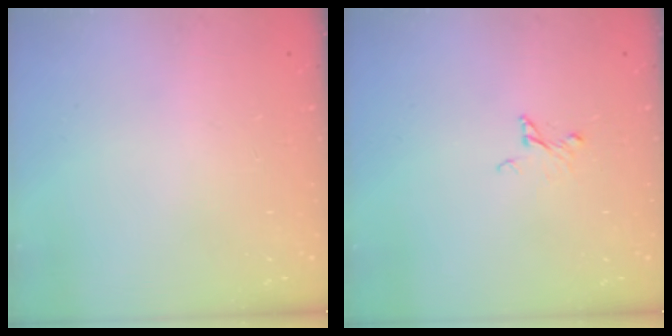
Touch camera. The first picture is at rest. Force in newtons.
{"total": 2.8, "press": 2.7, "slide": 0.3}